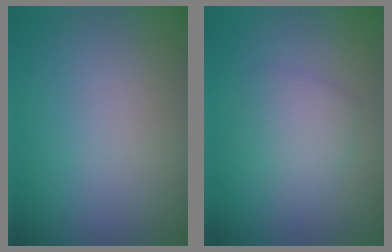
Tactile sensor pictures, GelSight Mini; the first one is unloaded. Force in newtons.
{"total": 2.4, "press": 2.4, "slide": 0.3}